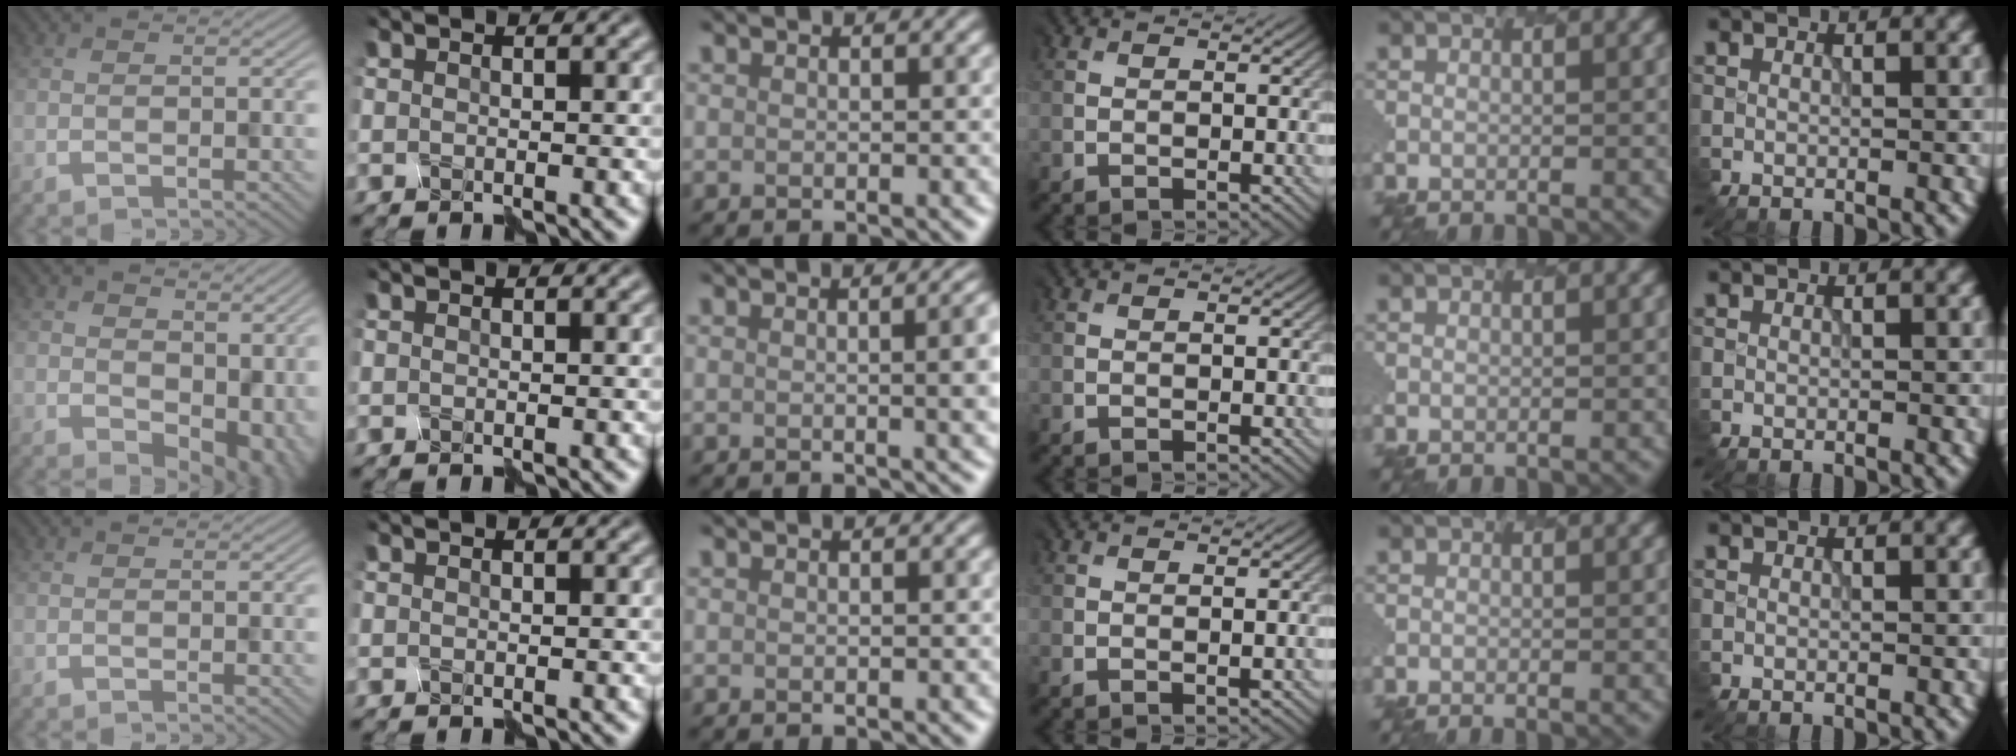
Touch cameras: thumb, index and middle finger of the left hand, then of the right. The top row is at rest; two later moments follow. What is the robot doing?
{"motion": "disassemble", "object": "spray bottle"}